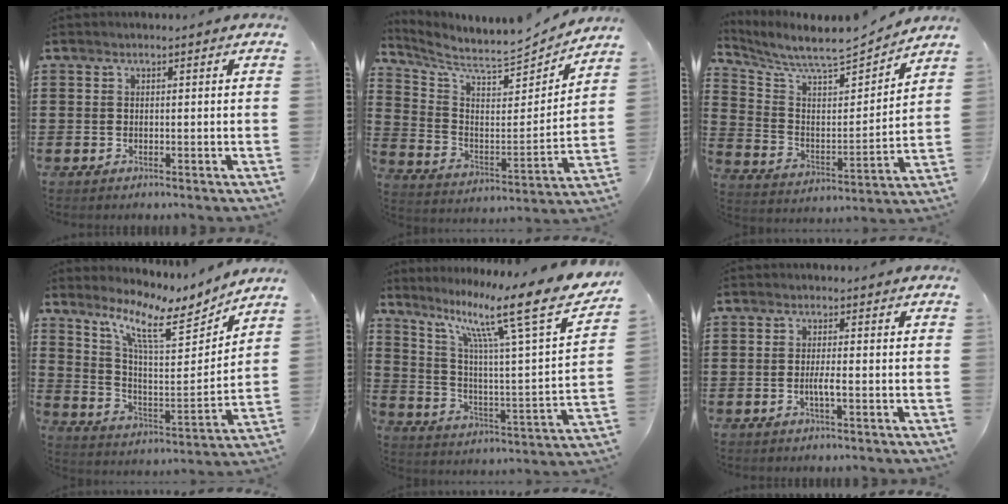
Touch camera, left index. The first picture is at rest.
{"total": 7.2, "force": [6.6, 1.2, 2.7], "torque": [-0.087, -0.054, 0.107]}
{"total": 7.2, "force": [6.7, 0.8, 2.6], "torque": [-0.082, -0.054, 0.112]}
{"total": 10.4, "force": [7.7, 2.3, 6.6], "torque": [-0.148, -0.041, 0.129]}
{"total": 15.3, "force": [10.8, 1.4, 10.8], "torque": [-0.199, -0.078, 0.164]}
{"total": 2.3, "force": [-0.6, 0.3, 2.2], "torque": [-0.039, 0.000, -0.011]}